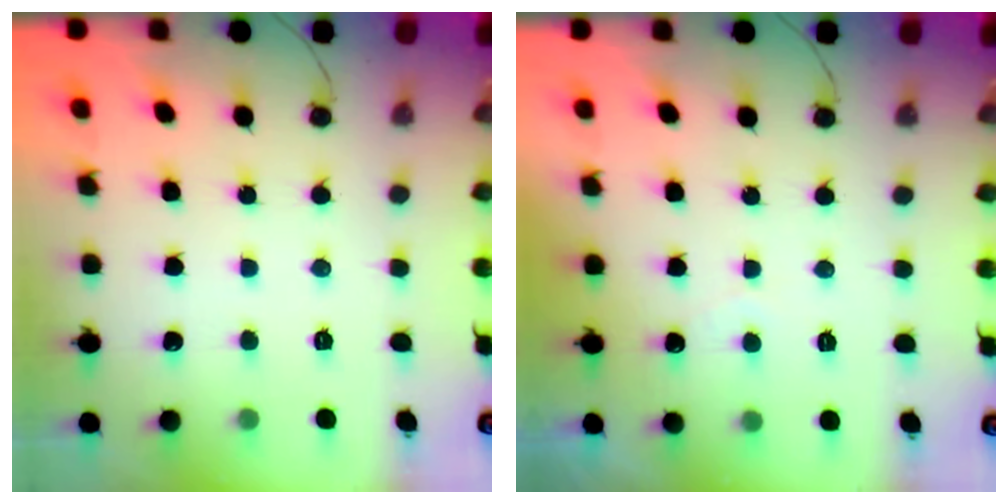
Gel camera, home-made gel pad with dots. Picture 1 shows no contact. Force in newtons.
{"total": 1.8, "press": 1.8, "slide": 0.1}